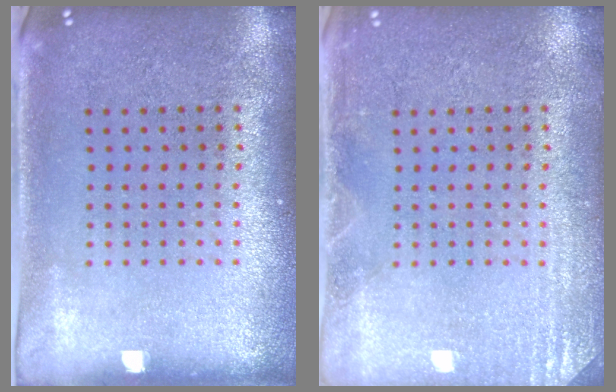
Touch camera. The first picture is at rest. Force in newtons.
{"total": 2.2, "press": 2.1, "slide": 0.3}